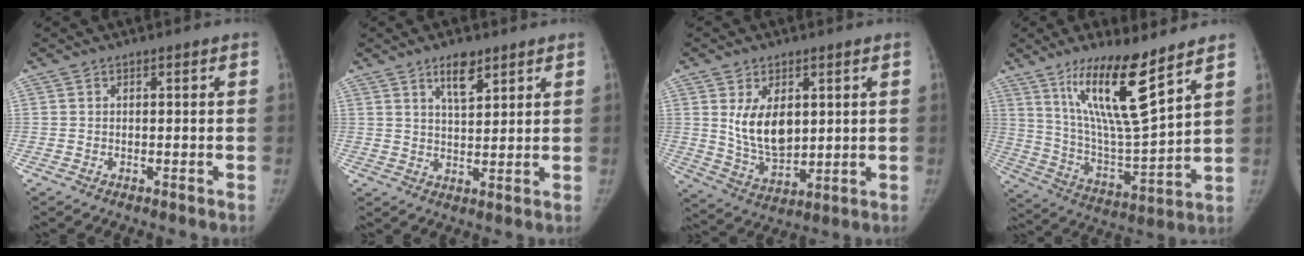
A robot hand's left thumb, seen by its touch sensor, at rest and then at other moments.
{"total": 5.9, "force": [3.8, 2.3, 3.9], "torque": [-0.051, -0.026, 0.064]}
{"total": 10.6, "force": [2.6, 6.4, 8.1], "torque": [-0.117, -0.024, 0.065]}
{"total": 17.9, "force": [11.0, 2.8, 13.8], "torque": [-0.231, -0.072, 0.210]}